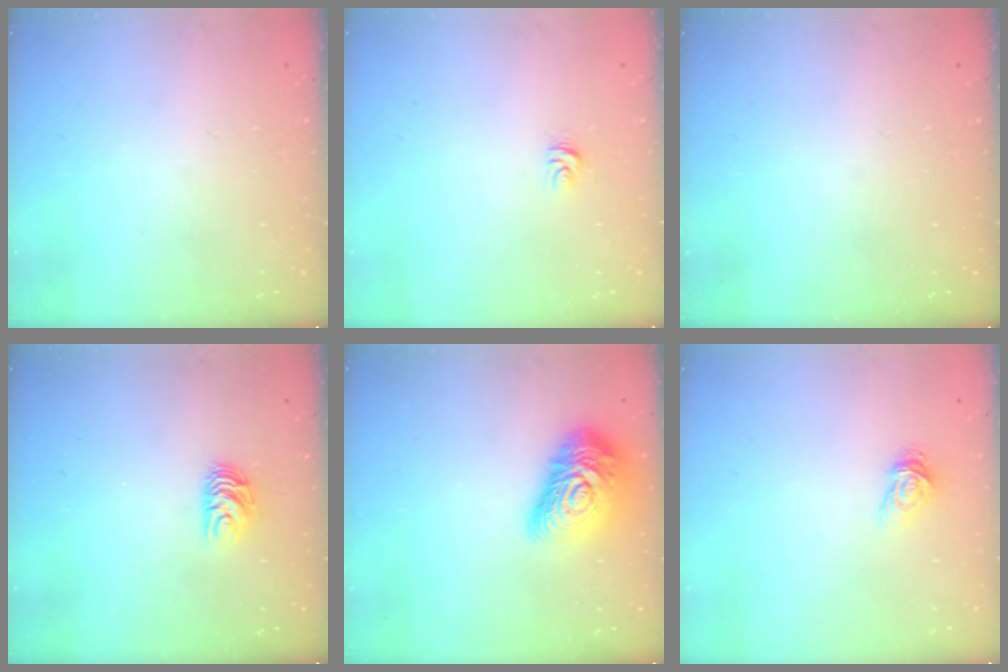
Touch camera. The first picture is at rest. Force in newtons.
{"total": 4.1, "press": 4.1, "slide": 0.4}
{"total": 0.0}
{"total": 6.7, "press": 6.6, "slide": 0.6}
{"total": 18.8, "press": 18.7, "slide": 1.1}
{"total": 3.2, "press": 3.1, "slide": 0.3}